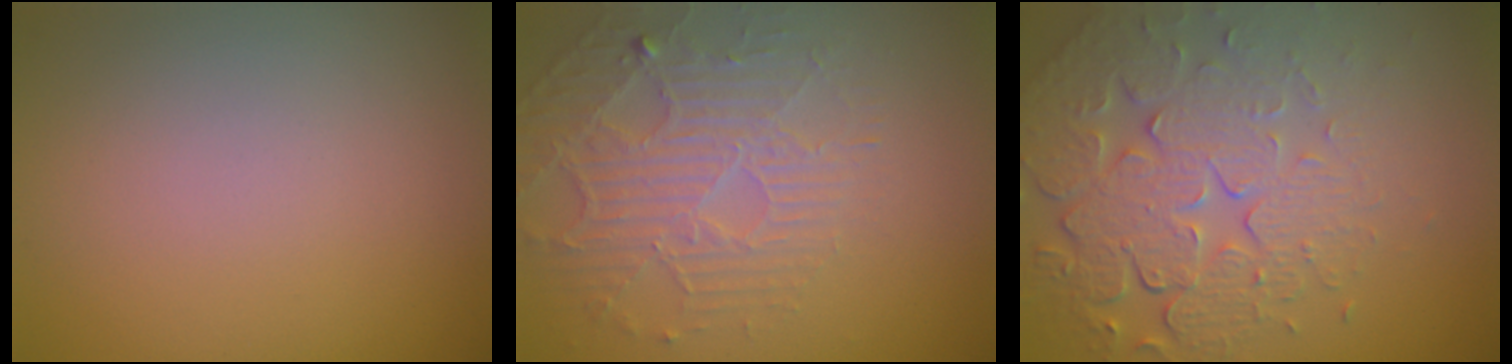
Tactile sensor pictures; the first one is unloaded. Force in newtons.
{"total": 4.5, "press": 3.3, "slide": 3.1}
{"total": 7.6, "press": 5.5, "slide": 5.3}